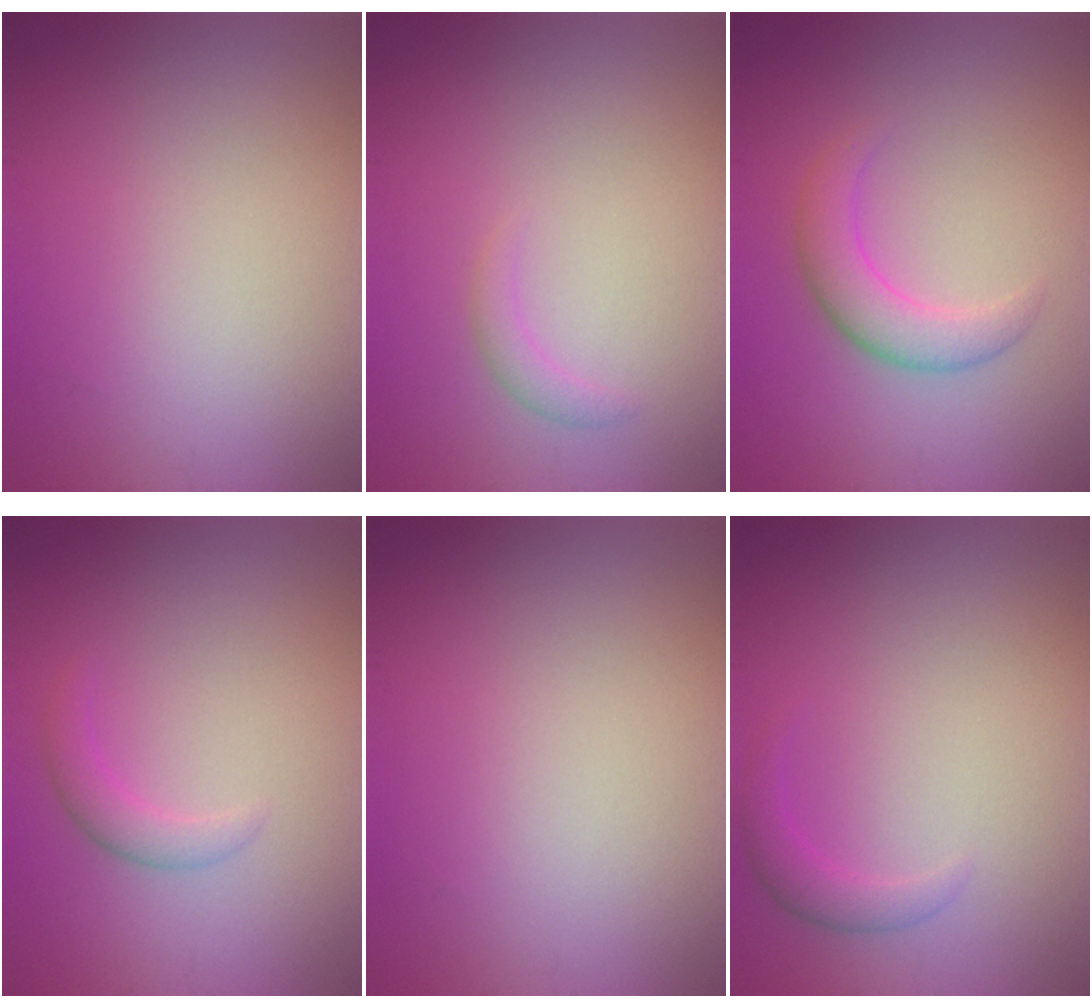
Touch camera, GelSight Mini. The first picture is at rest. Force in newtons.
{"total": 1.1, "press": 1.1, "slide": 0.1}
{"total": 3.2, "press": 3.2, "slide": 0.2}
{"total": 1.7, "press": 1.7, "slide": 0.1}
{"total": 0.0}
{"total": 1.6, "press": 1.6, "slide": 0.1}